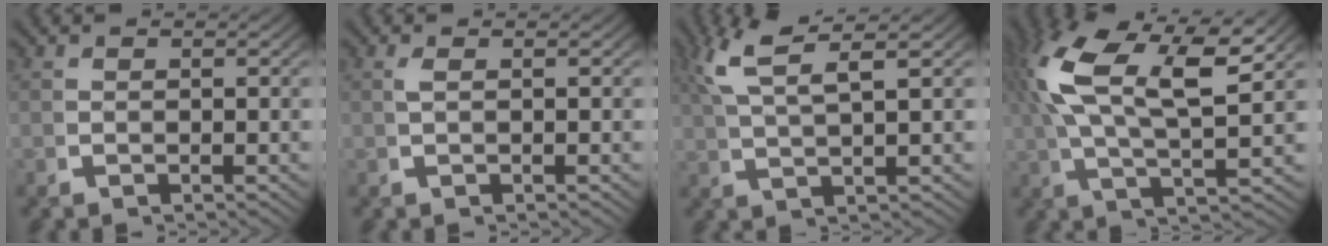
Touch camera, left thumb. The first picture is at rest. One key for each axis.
{"total": 0.8, "fx": 0.3, "fy": -0.2, "fz": 0.7, "tx": -0.019, "ty": 0.004, "tz": 0.008}
{"total": 6.0, "fx": 3.8, "fy": 1.9, "fz": 4.3, "tx": -0.086, "ty": 0.011, "tz": 0.065}
{"total": 10.5, "fx": 2.9, "fy": 4.9, "fz": 8.9, "tx": -0.187, "ty": -0.003, "tz": 0.049}